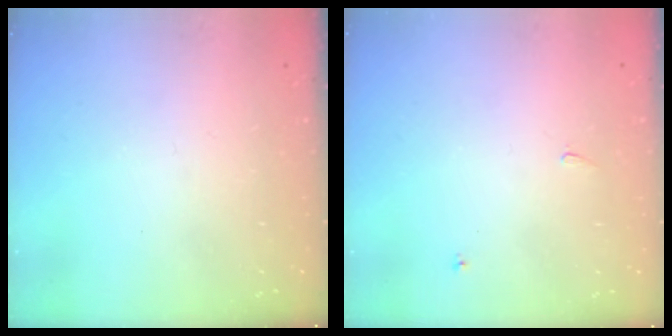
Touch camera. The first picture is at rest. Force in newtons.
{"total": 0.6, "press": 0.5, "slide": 0.2}